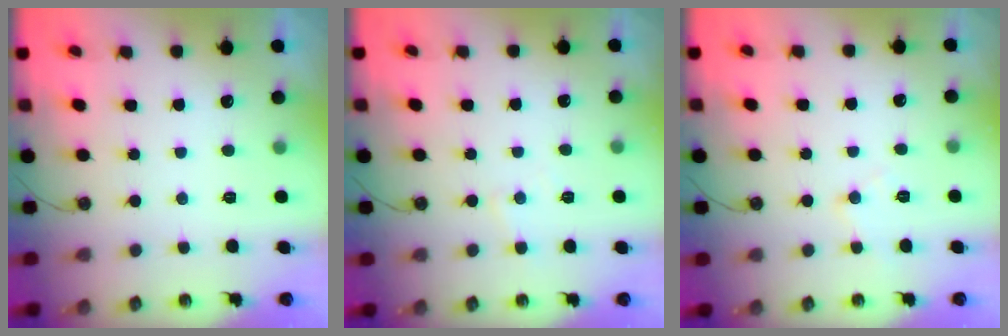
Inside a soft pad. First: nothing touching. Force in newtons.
{"total": 3.7, "press": 3.7, "slide": 0.5}
{"total": 6.5, "press": 6.5, "slide": 0.5}